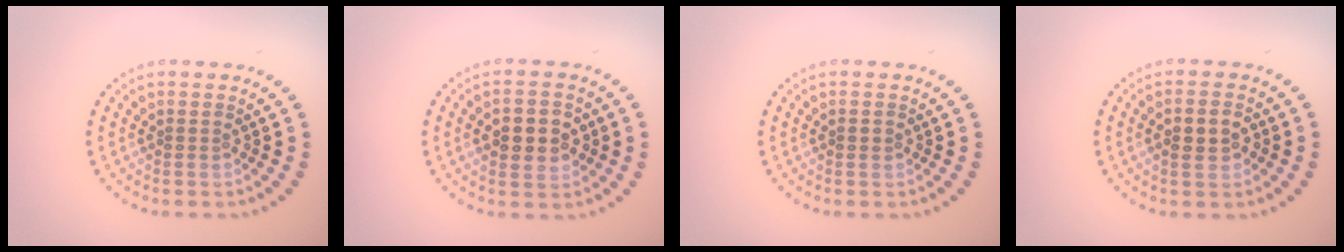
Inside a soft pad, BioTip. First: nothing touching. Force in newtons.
{"total": 3.4, "press": 3.4, "slide": 0.1}
{"total": 0.7, "press": 0.7, "slide": 0.1}
{"total": 2.6, "press": 2.6, "slide": 0.4}